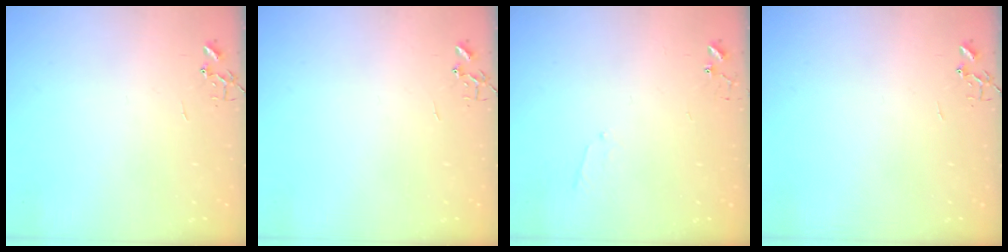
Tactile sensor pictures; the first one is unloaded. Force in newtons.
{"total": 0.0}
{"total": 5.1, "press": 5.1, "slide": 0.5}
{"total": 0.0}